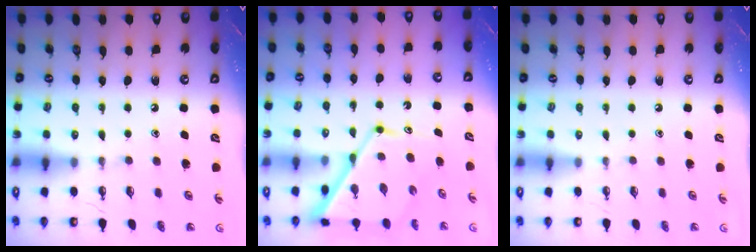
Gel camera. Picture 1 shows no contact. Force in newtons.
{"total": 13.3, "press": 13.2, "slide": 1.3}
{"total": 0.0}